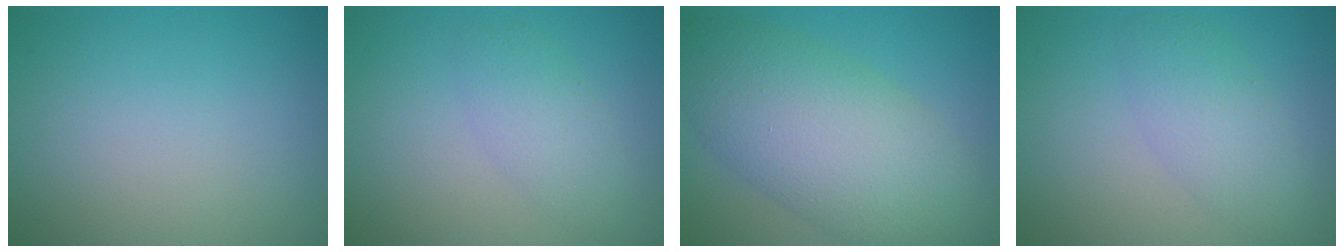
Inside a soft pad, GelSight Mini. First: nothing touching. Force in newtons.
{"total": 2.5, "press": 2.5, "slide": 0.1}
{"total": 9.5, "press": 9.5, "slide": 0.2}
{"total": 3.3, "press": 3.3, "slide": 0.2}